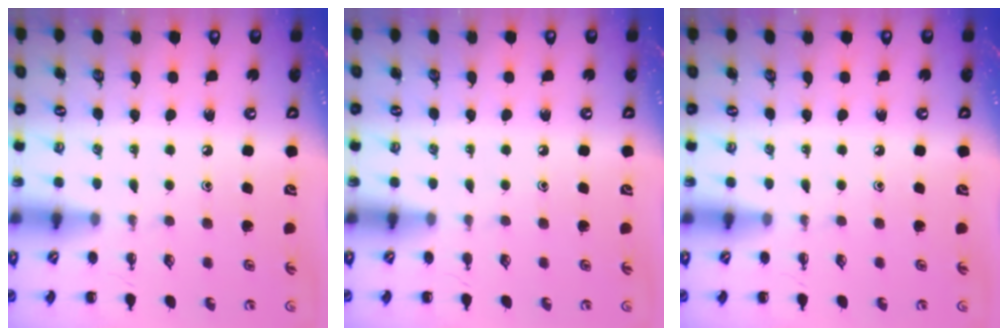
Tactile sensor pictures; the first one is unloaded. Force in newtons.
{"total": 0.0}
{"total": 0.0}